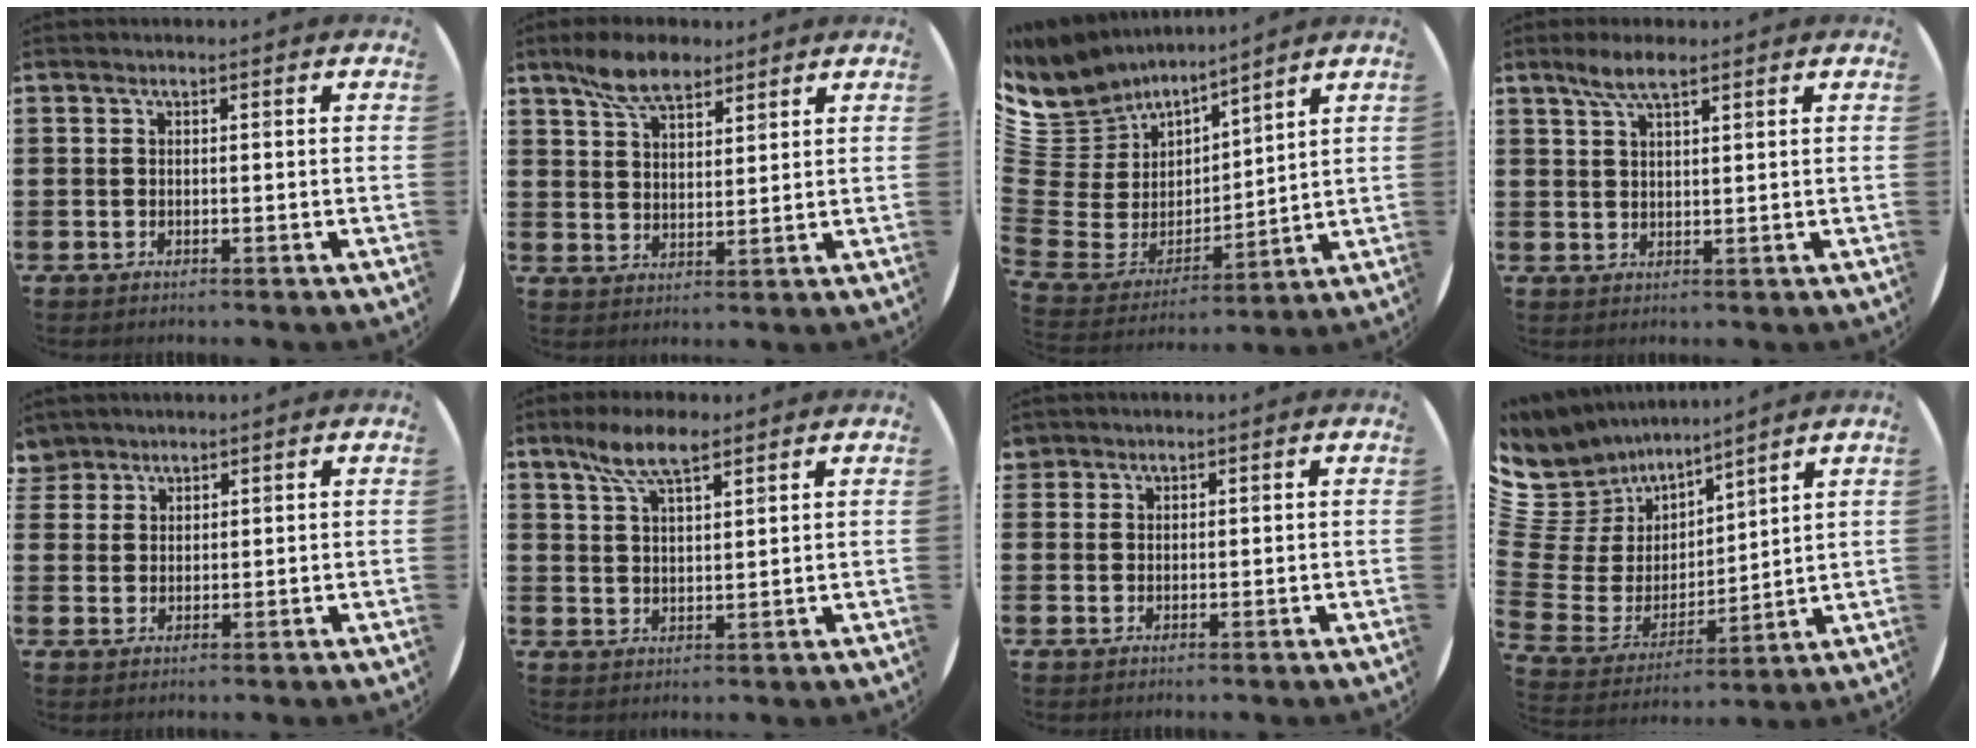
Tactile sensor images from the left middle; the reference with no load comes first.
{"total": 7.0, "force": [5.5, 2.9, 3.2], "torque": [-0.068, -0.004, 0.102]}
{"total": 7.8, "force": [6.1, 4.8, -0.9], "torque": [-0.047, -0.062, 0.116]}
{"total": 4.1, "force": [2.9, 1.0, 2.7], "torque": [-0.057, 0.007, 0.052]}
{"total": 3.1, "force": [2.8, 1.2, -0.1], "torque": [-0.006, -0.003, 0.056]}
{"total": 7.2, "force": [5.4, 2.1, 4.3], "torque": [-0.096, -0.002, 0.097]}
{"total": 1.6, "force": [1.5, 0.7, 0.0], "torque": [-0.002, 0.004, 0.030]}
{"total": 7.9, "force": [5.9, 5.3, -0.2], "torque": [-0.055, -0.054, 0.113]}